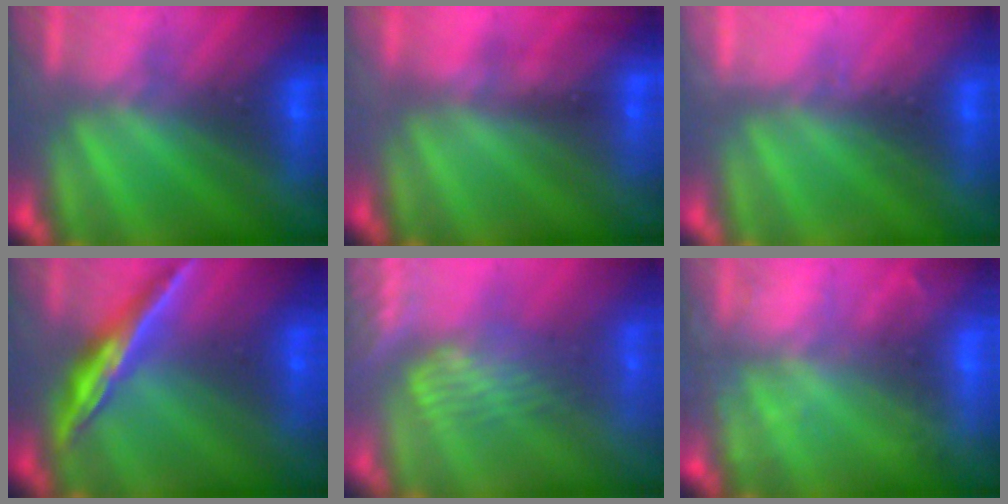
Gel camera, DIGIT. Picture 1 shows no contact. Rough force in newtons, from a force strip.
{"total": 2.0}
{"total": 2.3}
{"total": 1.6}
{"total": 3.9}
{"total": 9.1}